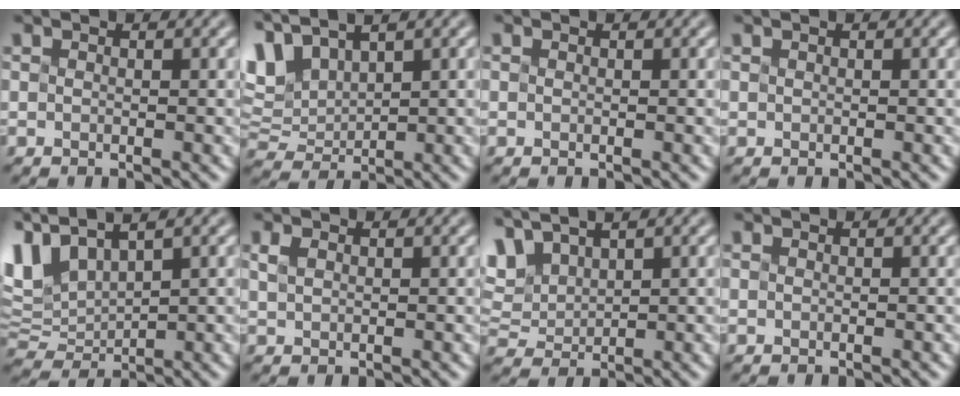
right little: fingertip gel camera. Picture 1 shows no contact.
{"total": 4.5, "force": [3.5, 1.6, 2.2], "torque": [-0.079, 0.016, 0.091]}
{"total": 0.7, "force": [-0.4, -0.4, -0.5], "torque": [0.000, -0.004, 0.004]}
{"total": 0.6, "force": [0.4, 0.3, 0.3], "torque": [-0.002, 0.006, 0.006]}
{"total": 5.4, "force": [3.4, 2.6, 3.4], "torque": [-0.104, 0.015, 0.090]}
{"total": 0.6, "force": [-0.2, -0.3, -0.4], "torque": [-0.005, 0.001, 0.023]}
{"total": 3.8, "force": [3.2, 1.3, 1.6], "torque": [-0.065, 0.015, 0.087]}
{"total": 1.2, "force": [-0.7, -0.6, -0.8], "torque": [0.001, -0.001, 0.004]}